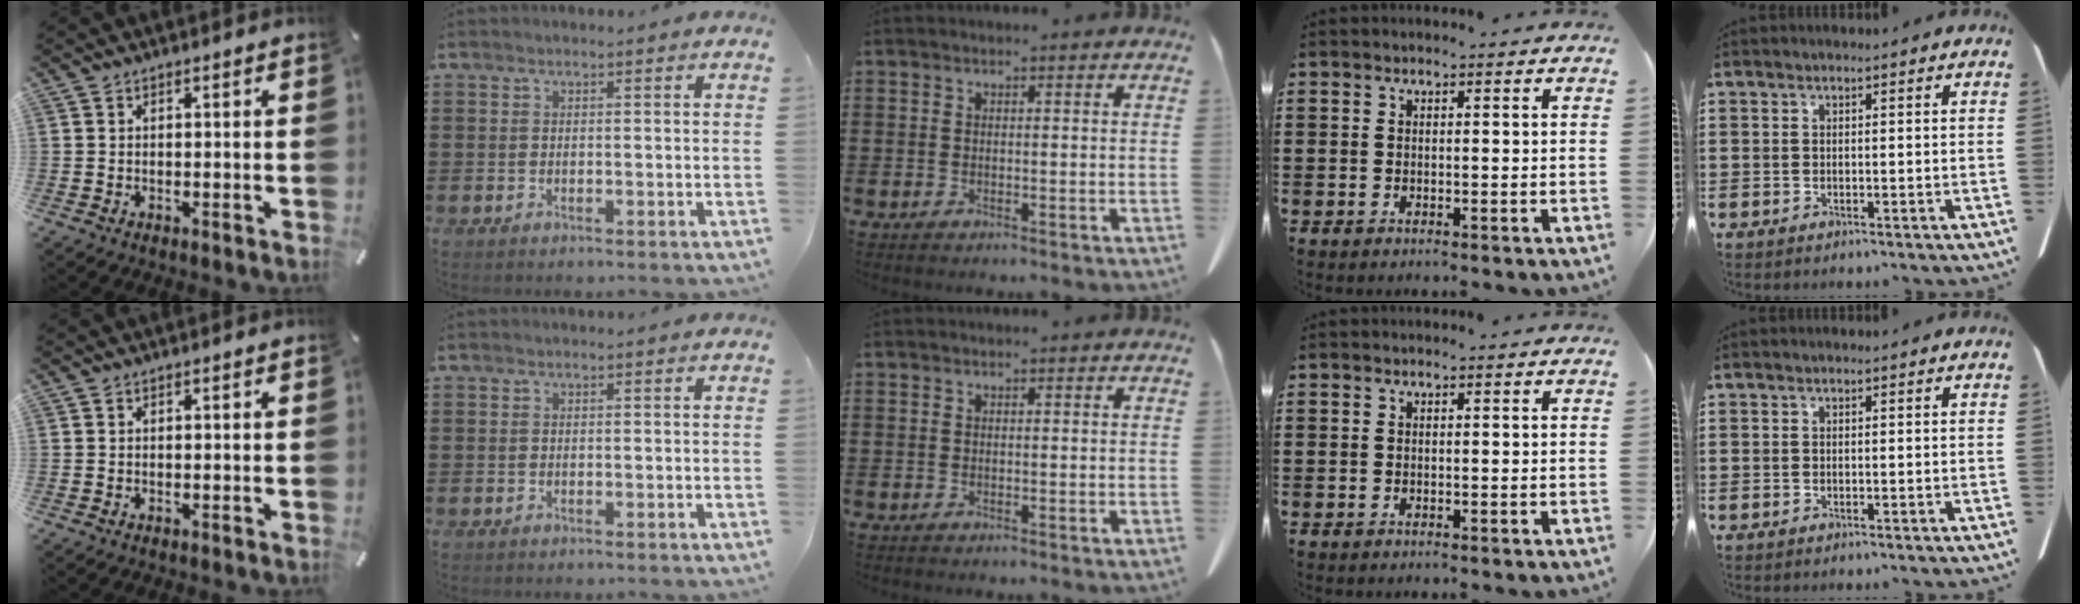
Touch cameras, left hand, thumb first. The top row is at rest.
{}